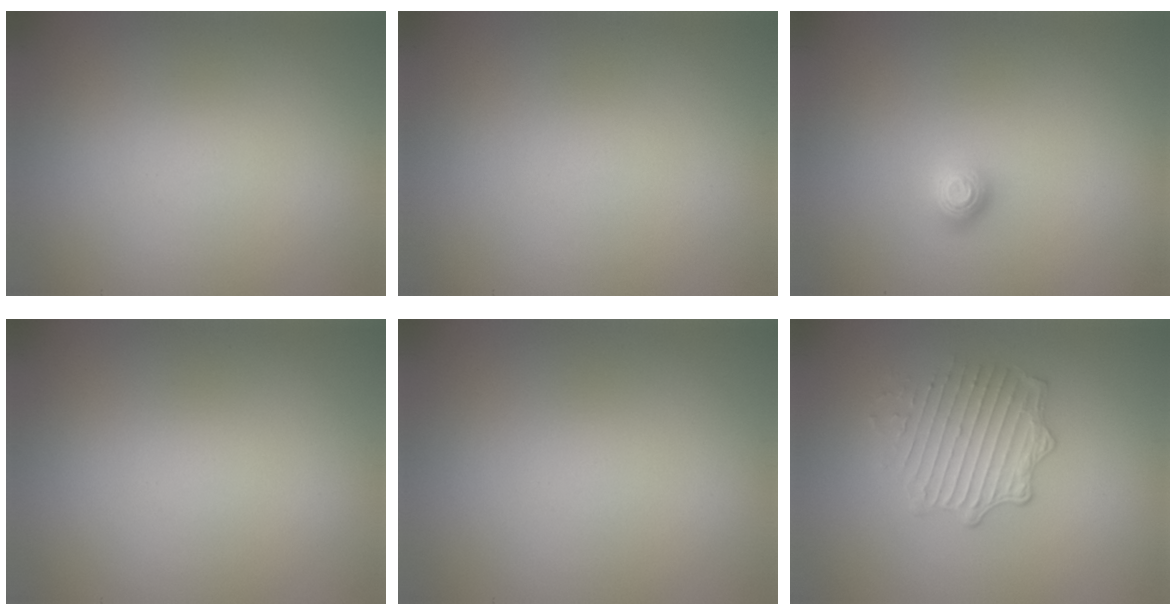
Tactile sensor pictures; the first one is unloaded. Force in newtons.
{"total": 0.0}
{"total": 1.2, "press": 1.0, "slide": 0.5}
{"total": 0.0}
{"total": 0.0}
{"total": 2.6, "press": 2.0, "slide": 1.6}